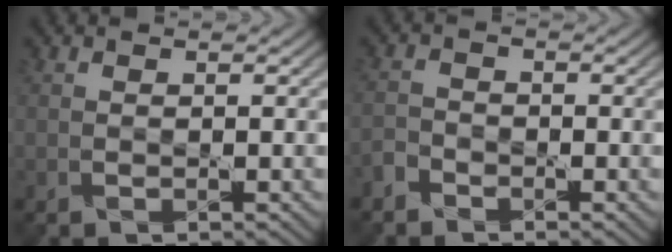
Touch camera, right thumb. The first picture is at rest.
{"total": 2.2, "force": [-2.0, 0.9, 0.2], "torque": [-0.009, 0.001, -0.052]}